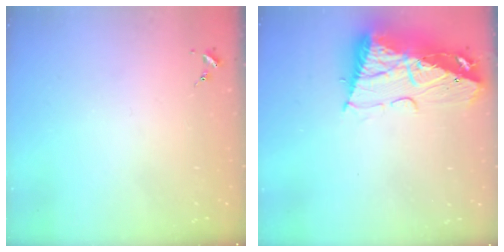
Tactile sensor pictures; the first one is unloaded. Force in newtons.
{"total": 16.3, "press": 16.1, "slide": 2.0}